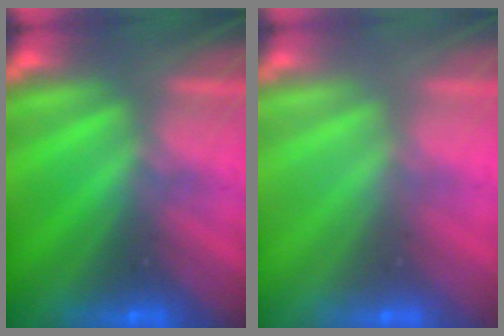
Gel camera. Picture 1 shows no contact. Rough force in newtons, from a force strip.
{"total": 3.3}